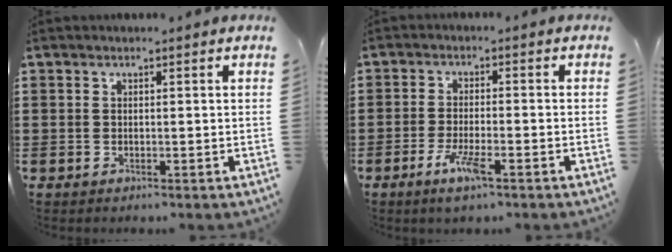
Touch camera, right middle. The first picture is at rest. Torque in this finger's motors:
{"motor_torque": [0.84, -0.52, 0.27, 0.08]}